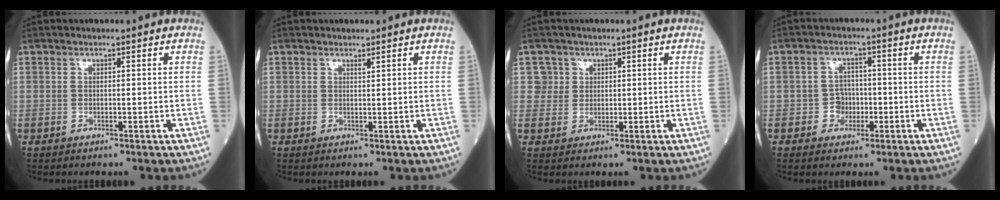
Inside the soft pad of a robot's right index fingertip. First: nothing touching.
{"total": 0.7, "force": [0.6, 0.0, 0.3], "torque": [-0.007, -0.005, 0.010]}
{"total": 2.3, "force": [0.9, 2.2, -0.4], "torque": [0.018, 0.003, 0.010]}
{"total": 3.4, "force": [-1.0, 3.1, 0.9], "torque": [-0.006, 0.010, -0.017]}